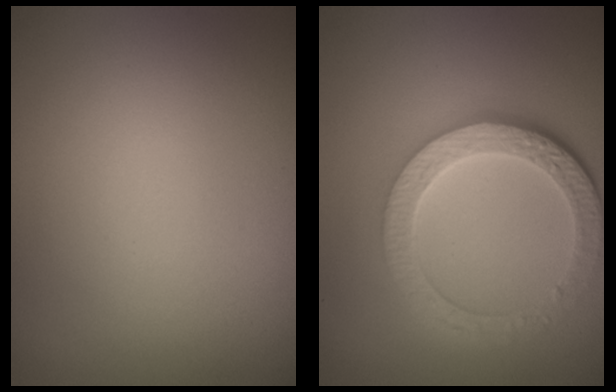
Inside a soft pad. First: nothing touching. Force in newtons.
{"total": 6.3, "press": 4.6, "slide": 4.2}